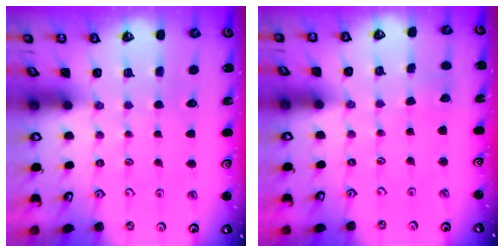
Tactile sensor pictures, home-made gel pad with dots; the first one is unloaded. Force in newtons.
{"total": 1.9, "press": 1.9, "slide": 0.3}